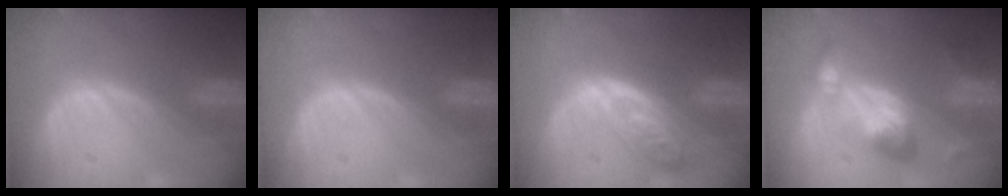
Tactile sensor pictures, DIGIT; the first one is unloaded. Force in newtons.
{"total": 0.0}
{"total": 6.0, "press": 5.4, "slide": 2.7}
{"total": 6.1, "press": 5.7, "slide": 2.1}